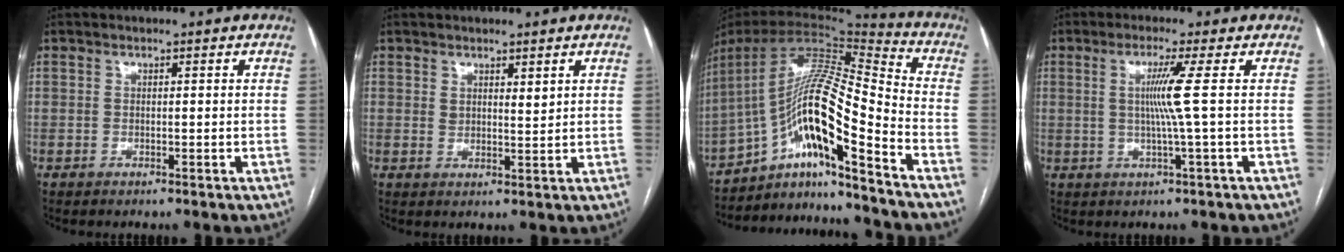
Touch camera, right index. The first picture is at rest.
{"total": 1.9, "force": [1.3, 0.5, 1.3], "torque": [-0.025, -0.005, 0.027]}
{"total": 17.3, "force": [-10.1, 0.3, 14.0], "torque": [-0.267, 0.019, -0.180]}
{"total": 5.1, "force": [0.5, -1.9, 4.7], "torque": [-0.092, -0.005, 0.011]}